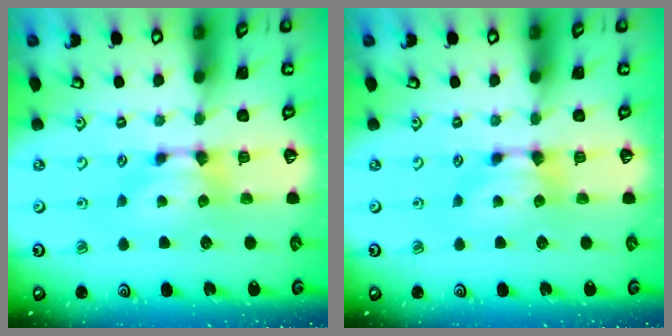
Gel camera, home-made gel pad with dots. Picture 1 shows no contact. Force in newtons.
{"total": 0.0}